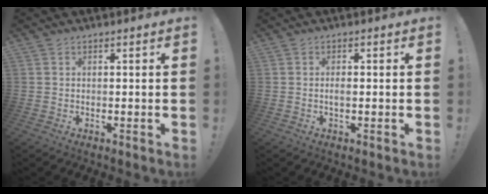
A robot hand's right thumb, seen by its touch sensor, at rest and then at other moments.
{"total": 1.6, "force": [-0.4, 0.6, 1.4], "torque": [-0.020, -0.001, -0.010]}